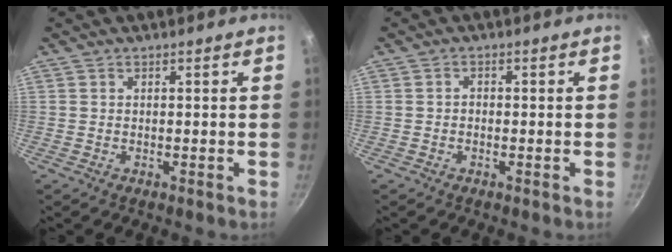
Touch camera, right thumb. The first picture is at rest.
{"total": 0.9, "force": [-0.4, 0.6, 0.4], "torque": [-0.006, 0.005, -0.008]}